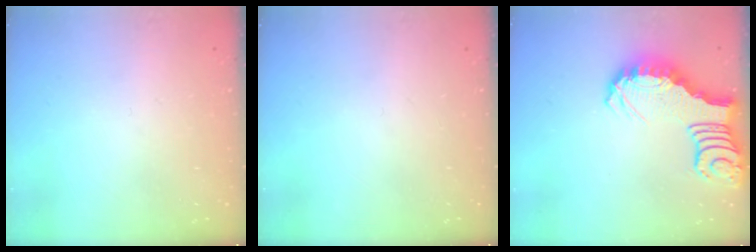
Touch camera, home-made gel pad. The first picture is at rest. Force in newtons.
{"total": 0.0}
{"total": 3.5, "press": 3.4, "slide": 0.6}